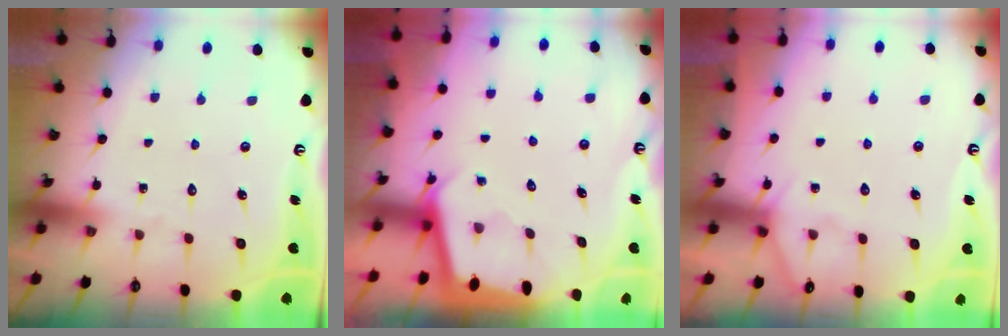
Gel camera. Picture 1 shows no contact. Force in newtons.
{"total": 1.8, "press": 1.8, "slide": 0.1}
{"total": 4.6, "press": 4.5, "slide": 0.6}